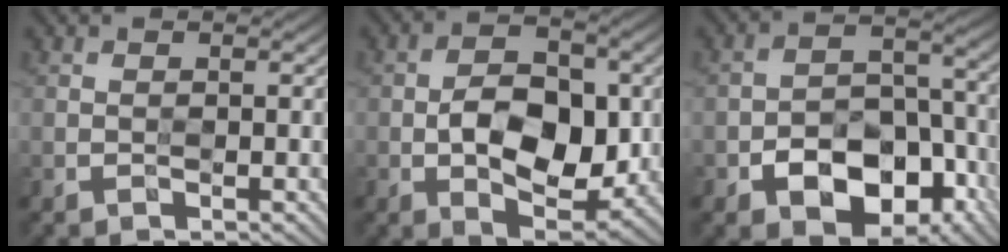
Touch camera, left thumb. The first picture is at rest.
{"total": 10.2, "force": [-1.2, 6.0, 8.2], "torque": [-0.140, -0.005, -0.020]}
{"total": 11.6, "force": [-5.6, 7.1, 7.2], "torque": [-0.117, -0.016, -0.087]}